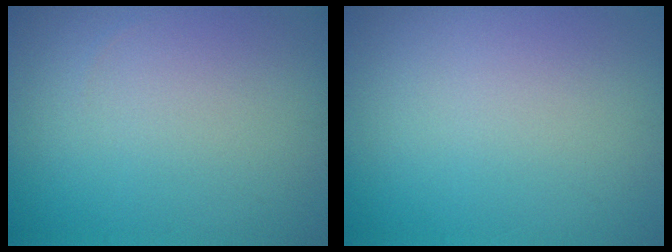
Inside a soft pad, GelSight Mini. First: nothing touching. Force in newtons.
{"total": 0.0}